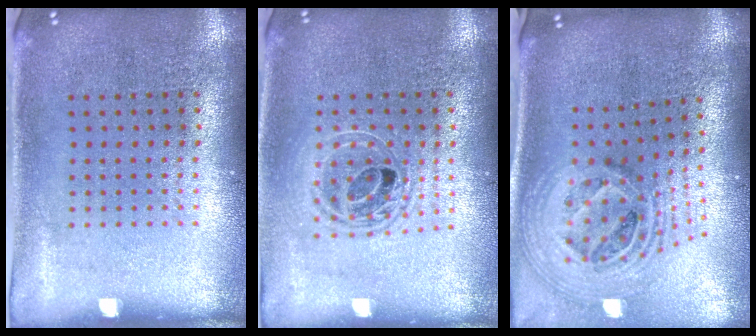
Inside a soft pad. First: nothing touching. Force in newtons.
{"total": 1.7, "press": 1.4, "slide": 0.9}
{"total": 2.6, "press": 1.9, "slide": 1.9}